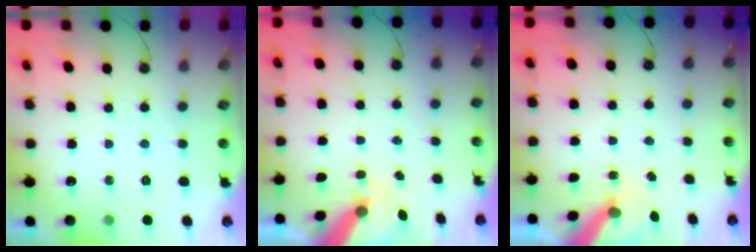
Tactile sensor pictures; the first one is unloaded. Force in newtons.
{"total": 7.8, "press": 7.8, "slide": 0.6}
{"total": 5.3, "press": 5.3, "slide": 0.7}